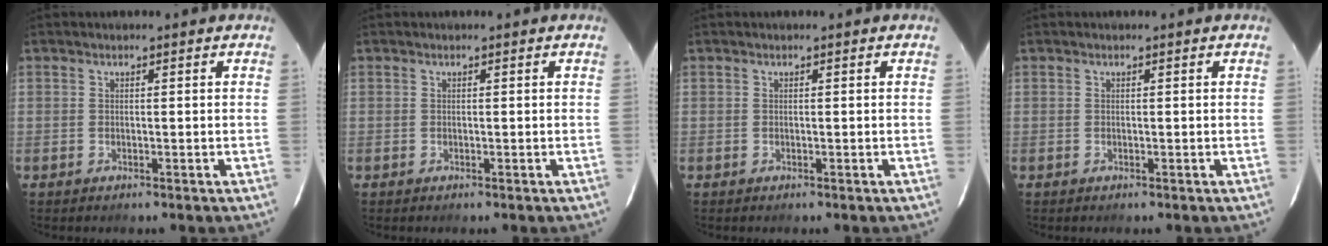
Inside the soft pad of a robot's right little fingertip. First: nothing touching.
{"total": 0.0}
{"total": 0.0}
{"total": 0.0}